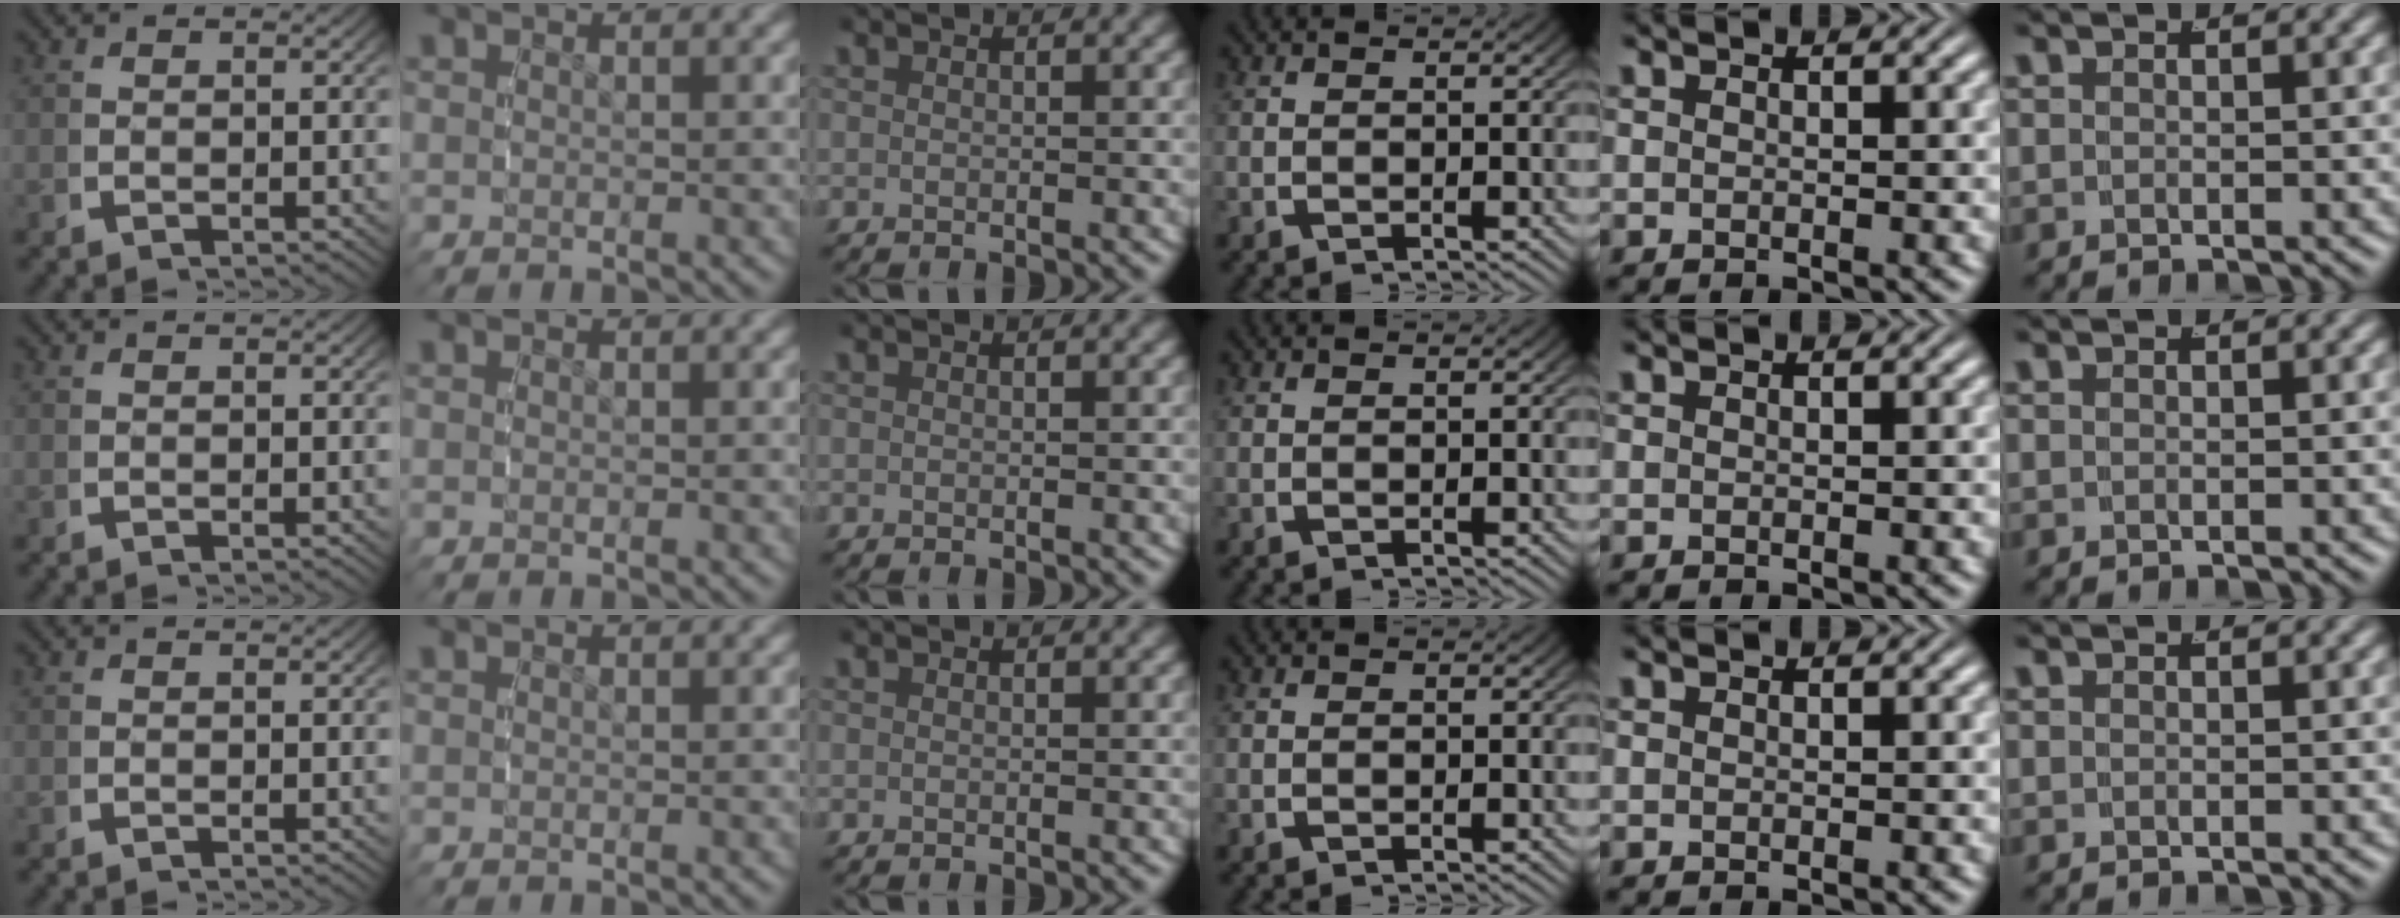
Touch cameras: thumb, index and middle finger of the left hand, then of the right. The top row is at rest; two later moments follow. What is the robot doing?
{"motion": "reach", "object": "markers"}